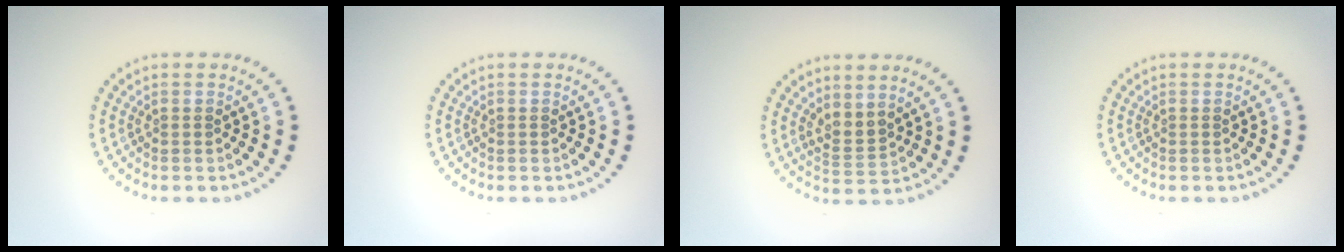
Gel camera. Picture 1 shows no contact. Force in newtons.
{"total": 0.0}
{"total": 2.0, "press": 1.6, "slide": 1.3}
{"total": 0.0}